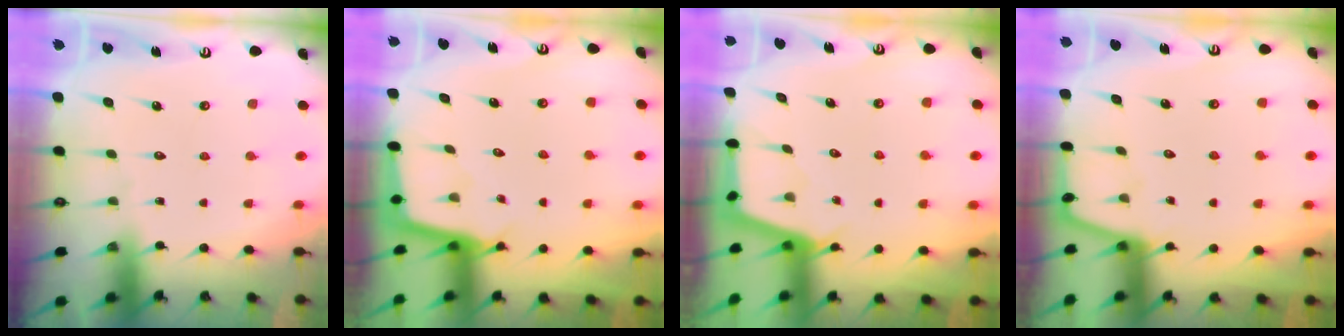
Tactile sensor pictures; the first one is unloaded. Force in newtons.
{"total": 2.3, "press": 2.3, "slide": 0.1}
{"total": 2.9, "press": 2.9, "slide": 0.3}
{"total": 1.6, "press": 1.6, "slide": 0.3}